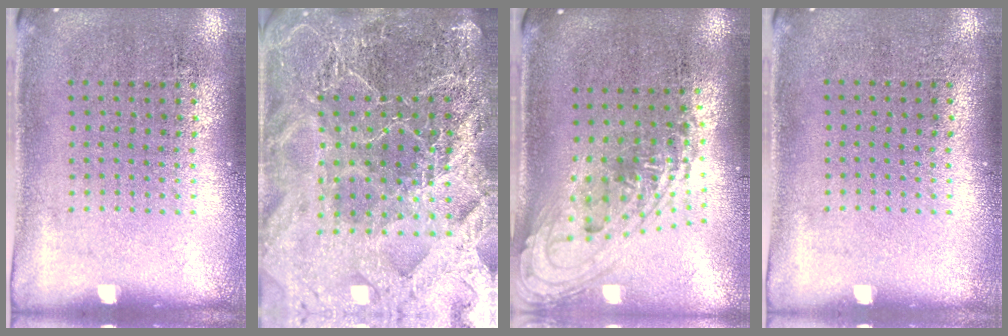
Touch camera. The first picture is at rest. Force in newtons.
{"total": 6.4, "press": 5.5, "slide": 3.3}
{"total": 1.7, "press": 1.3, "slide": 1.0}
{"total": 0.0}